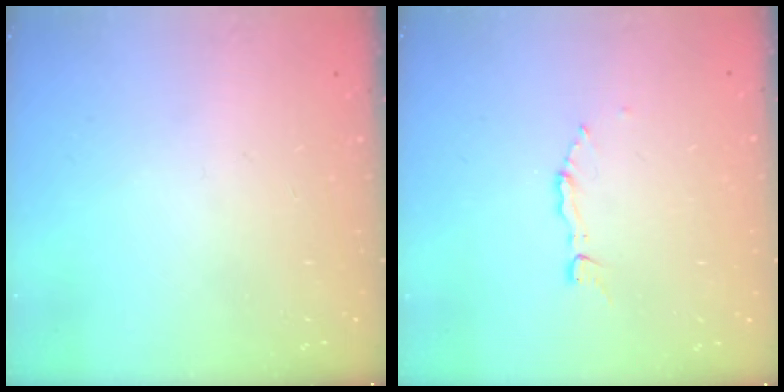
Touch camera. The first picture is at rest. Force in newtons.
{"total": 2.7, "press": 2.7, "slide": 0.2}